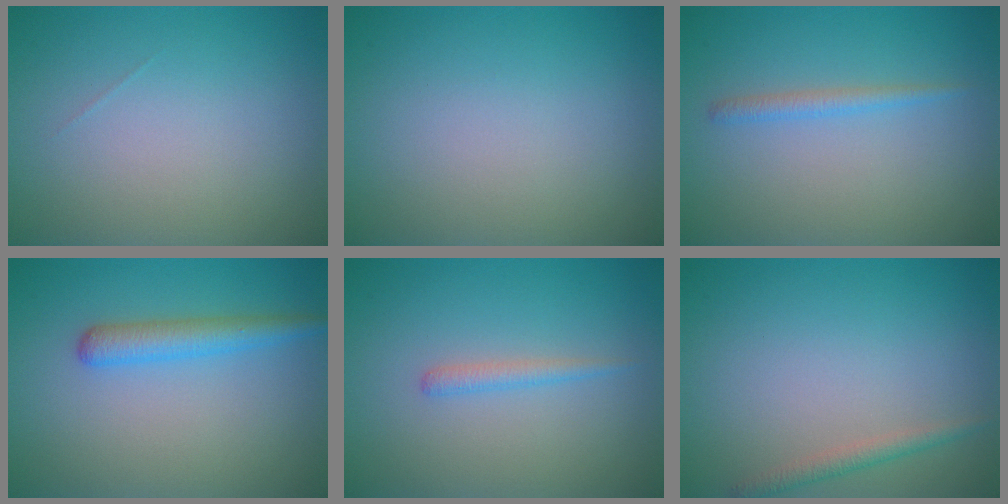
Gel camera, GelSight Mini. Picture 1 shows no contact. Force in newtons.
{"total": 0.0}
{"total": 1.3, "press": 1.3, "slide": 0.0}
{"total": 2.8, "press": 2.8, "slide": 0.1}
{"total": 1.2, "press": 1.2, "slide": 0.0}
{"total": 1.4, "press": 1.4, "slide": 0.0}